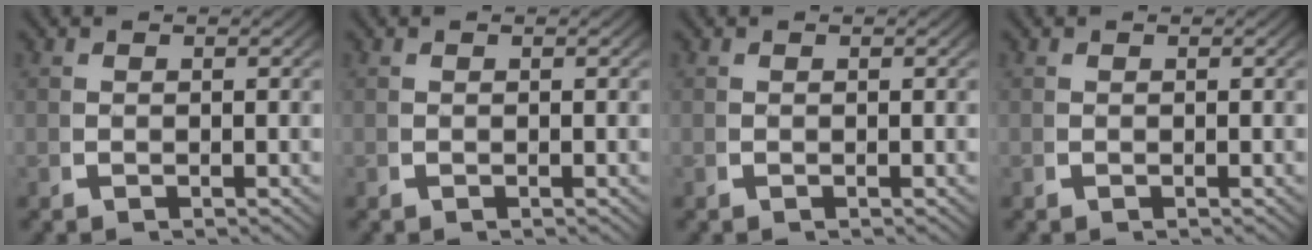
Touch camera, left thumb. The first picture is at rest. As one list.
[{"total": 0.0}, {"total": 0.0}, {"total": 0.0}]